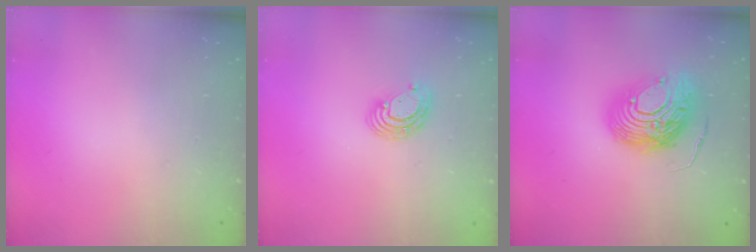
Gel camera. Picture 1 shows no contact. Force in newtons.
{"total": 5.8, "press": 5.8, "slide": 0.4}
{"total": 16.1, "press": 16.1, "slide": 1.4}